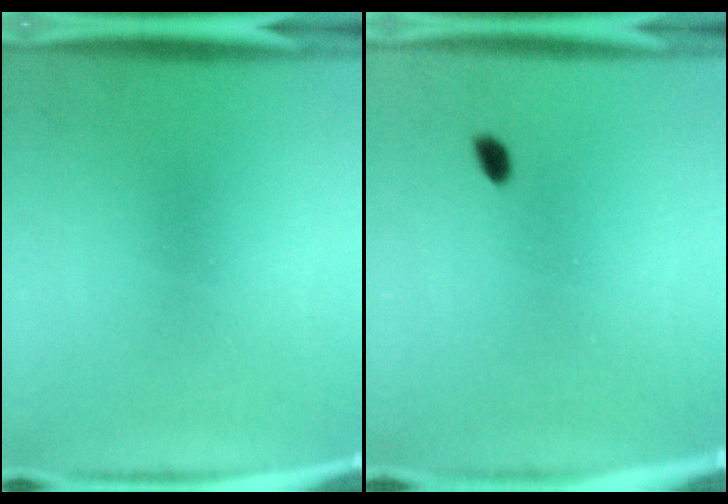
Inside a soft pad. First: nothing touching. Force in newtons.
{"total": 1.4}